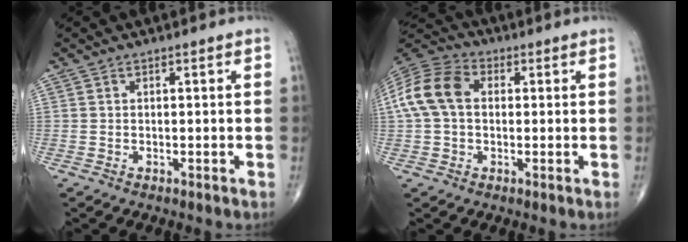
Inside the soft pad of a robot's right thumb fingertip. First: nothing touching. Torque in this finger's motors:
{"motor_torque": [-0.55, 0.82, 0.71, -0.12, 0.11]}